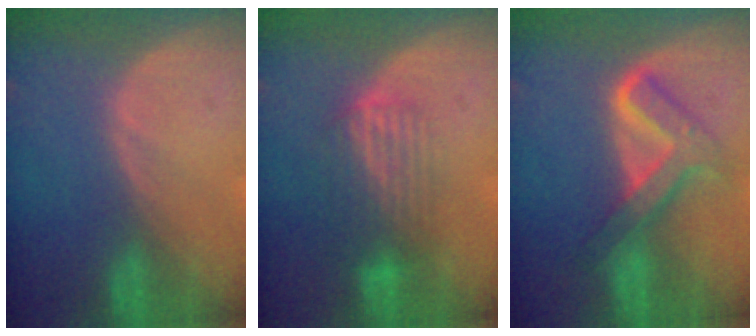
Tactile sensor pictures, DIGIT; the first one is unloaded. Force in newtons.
{"total": 6.8, "press": 5.7, "slide": 3.6}
{"total": 6.9, "press": 6.8, "slide": 0.7}